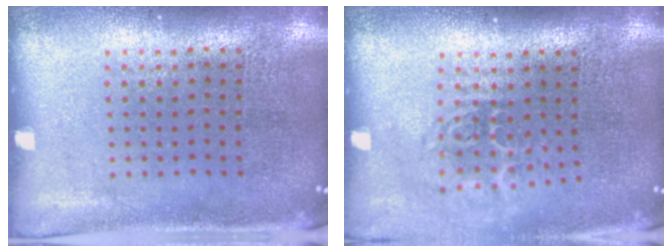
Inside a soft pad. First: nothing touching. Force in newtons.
{"total": 1.8, "press": 1.2, "slide": 1.3}